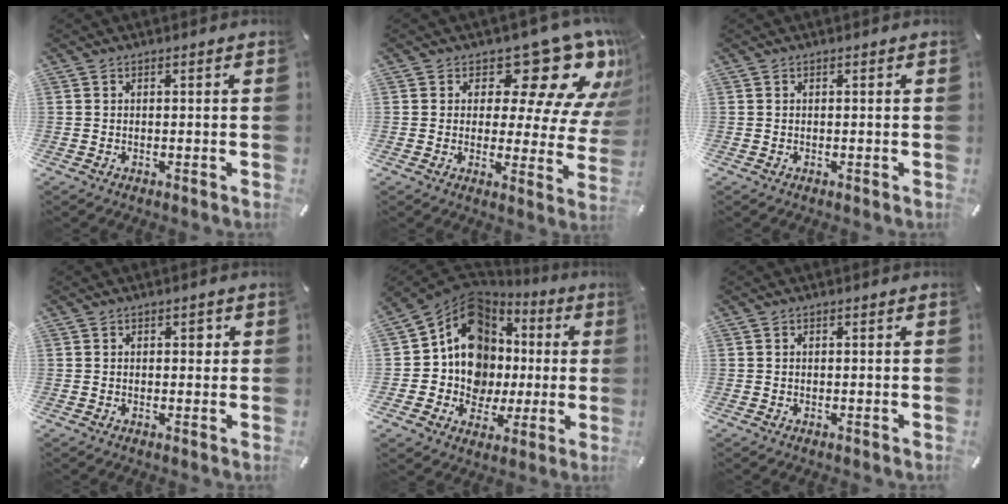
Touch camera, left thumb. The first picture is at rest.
{"total": 18.4, "force": [11.5, 8.5, 11.6], "torque": [-0.145, -0.090, 0.190]}
{"total": 0.0}
{"total": 1.8, "force": [0.5, 1.2, 1.2], "torque": [0.000, -0.002, 0.001]}
{"total": 14.4, "force": [2.6, 12.8, 6.1], "torque": [-0.121, -0.057, 0.056]}
{"total": 0.0}